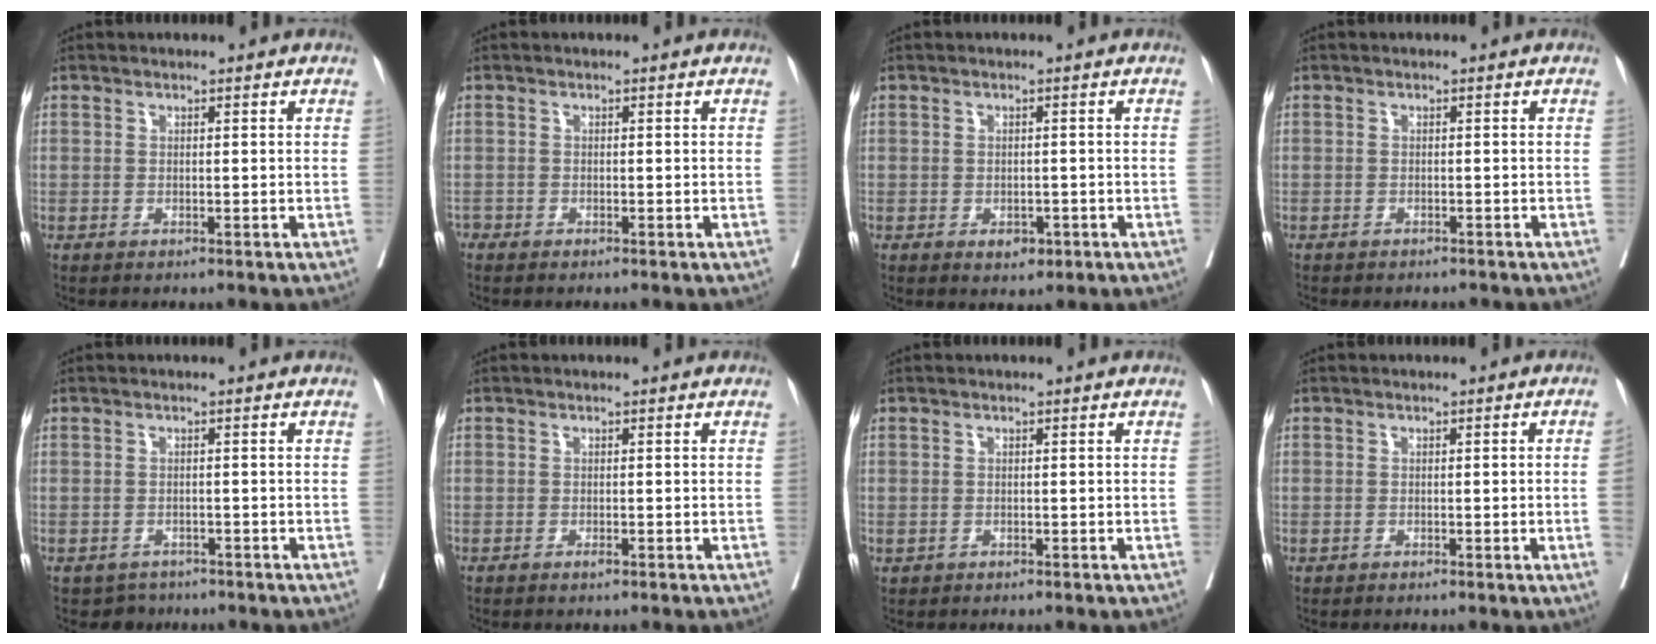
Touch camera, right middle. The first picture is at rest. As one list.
[{"total": 0.6, "force": [-0.6, 0.3, -0.1], "torque": [-0.001, 0.000, -0.014]}, {"total": 2.4, "force": [-1.1, 1.5, 1.5], "torque": [-0.016, 0.001, -0.007]}, {"total": 3.4, "force": [-3.1, 0.9, 1.1], "torque": [-0.015, -0.003, -0.038]}, {"total": 2.7, "force": [-1.9, 1.9, -0.1], "torque": [0.001, 0.005, -0.028]}, {"total": 0.7, "force": [-0.4, 0.2, 0.5], "torque": [-0.007, 0.001, -0.006]}, {"total": 0.6, "force": [-0.2, 0.6, 0.1], "torque": [-0.002, 0.003, 0.001]}, {"total": 2.3, "force": [-0.3, -0.5, 2.2], "torque": [-0.034, 0.005, 0.000]}]